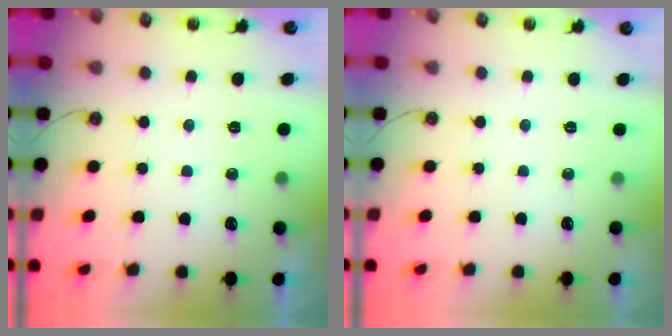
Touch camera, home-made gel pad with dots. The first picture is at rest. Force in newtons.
{"total": 0.0}